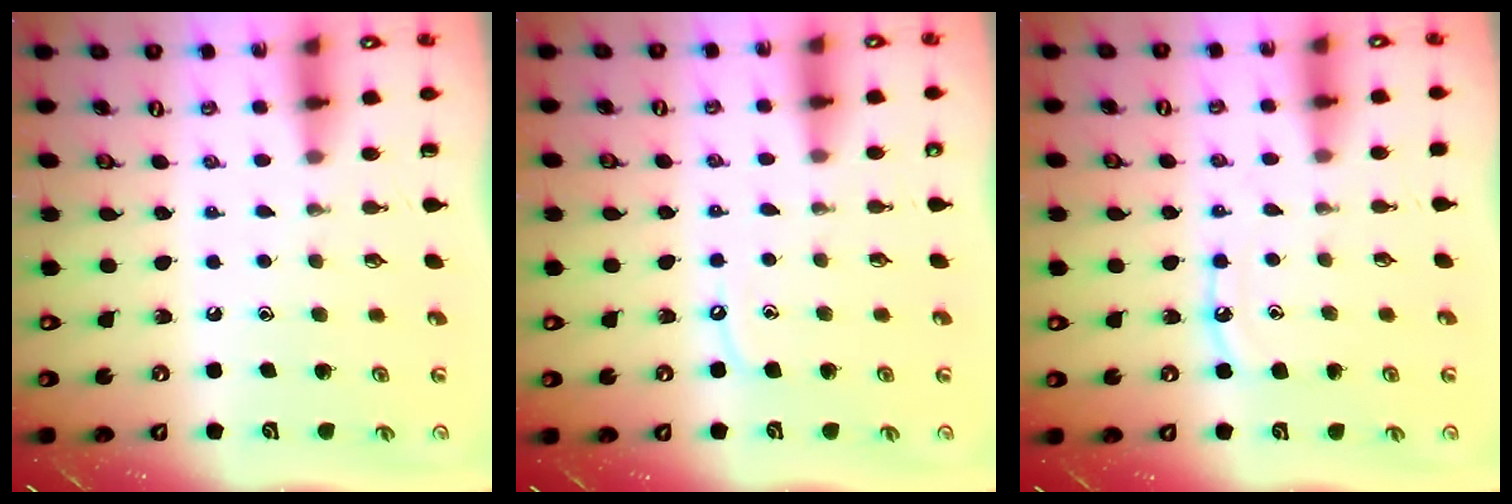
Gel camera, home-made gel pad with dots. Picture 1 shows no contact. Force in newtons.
{"total": 5.1, "press": 5.1, "slide": 0.7}
{"total": 7.6, "press": 7.6, "slide": 0.6}